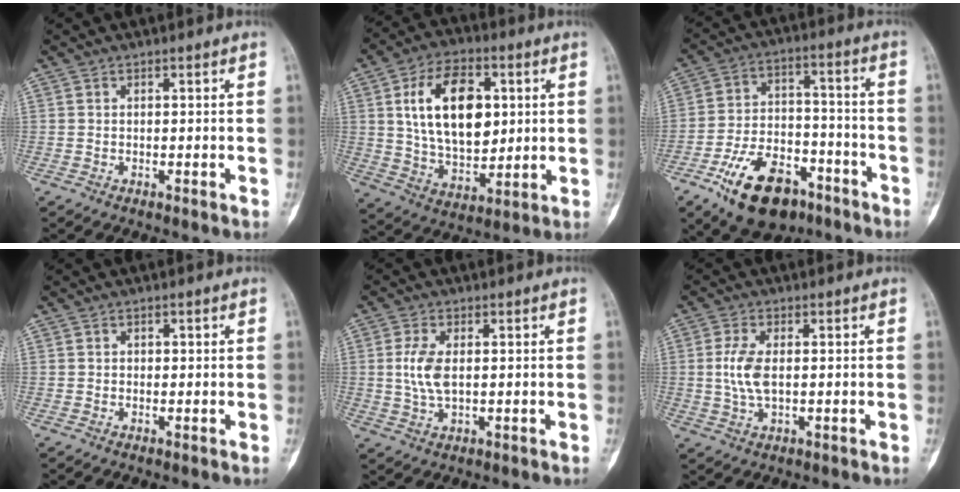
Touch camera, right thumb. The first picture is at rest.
{"total": 17.7, "force": [3.9, 10.7, 13.6], "torque": [-0.198, -0.013, 0.073]}
{"total": 17.1, "force": [-9.9, 9.4, 10.3], "torque": [-0.156, 0.064, -0.160]}
{"total": 0.6, "force": [0.1, 0.5, 0.3], "torque": [0.002, 0.002, -0.001]}
{"total": 5.7, "force": [0.6, 2.8, 5.0], "torque": [-0.114, -0.002, 0.011]}
{"total": 5.7, "force": [0.3, 2.7, 5.1], "torque": [-0.117, -0.002, 0.004]}